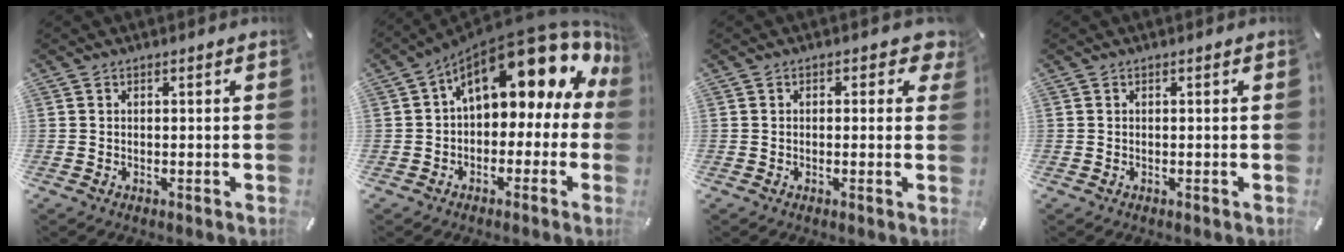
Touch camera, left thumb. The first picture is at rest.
{"total": 17.1, "force": [8.1, 8.9, 12.2], "torque": [-0.162, -0.064, 0.132]}
{"total": 3.0, "force": [0.6, 1.9, 2.3], "torque": [-0.022, 0.000, 0.004]}
{"total": 0.0}